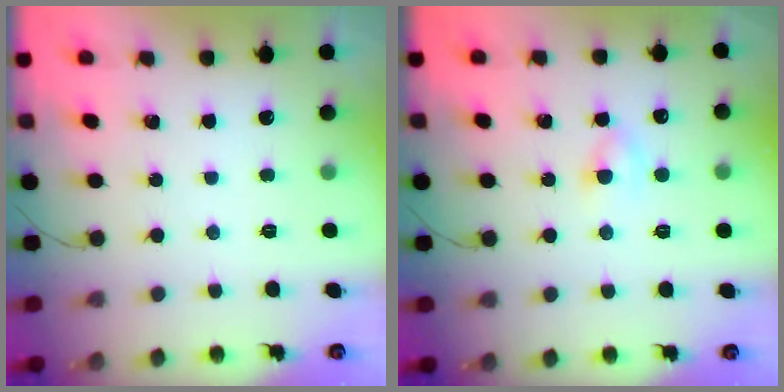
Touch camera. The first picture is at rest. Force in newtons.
{"total": 3.6, "press": 3.4, "slide": 1.3}